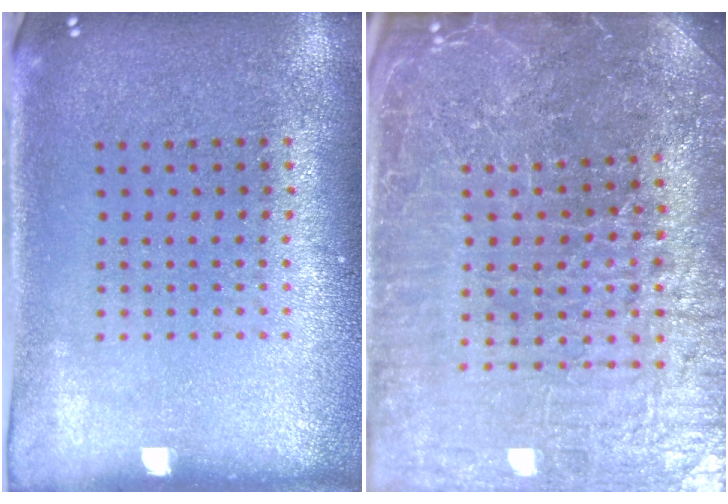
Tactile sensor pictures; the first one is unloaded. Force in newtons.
{"total": 5.2, "press": 4.9, "slide": 1.8}